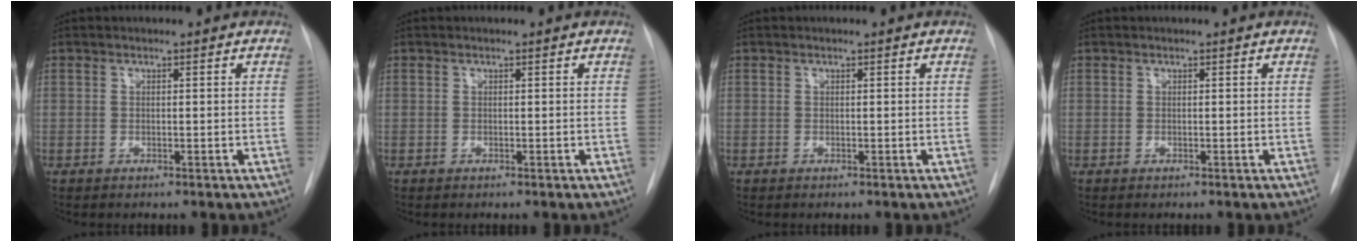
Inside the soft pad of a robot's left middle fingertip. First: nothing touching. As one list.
[{"total": 0.0}, {"total": 0.0}, {"total": 0.0}]